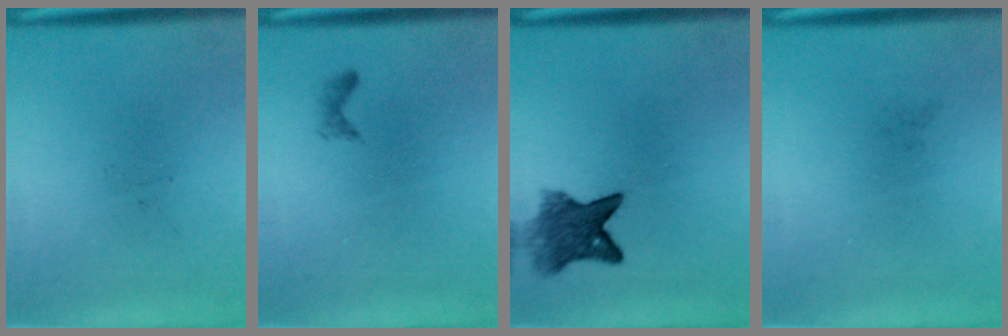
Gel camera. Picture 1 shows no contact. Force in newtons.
{"total": 0.6}
{"total": 5.7}
{"total": 0.0}